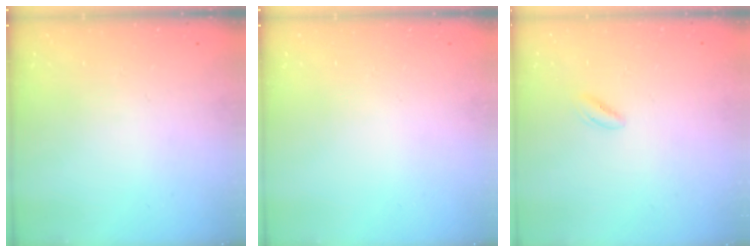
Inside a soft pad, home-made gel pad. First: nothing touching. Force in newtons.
{"total": 0.0}
{"total": 1.0, "press": 0.9, "slide": 0.5}